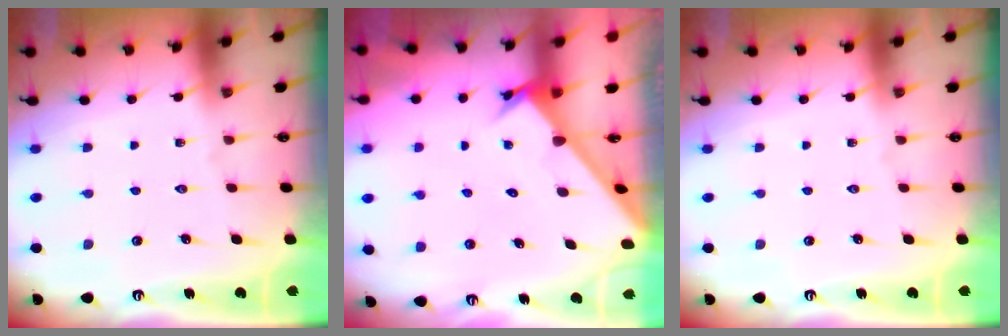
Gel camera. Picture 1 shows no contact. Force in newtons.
{"total": 2.6, "press": 2.6, "slide": 0.2}
{"total": 0.0}